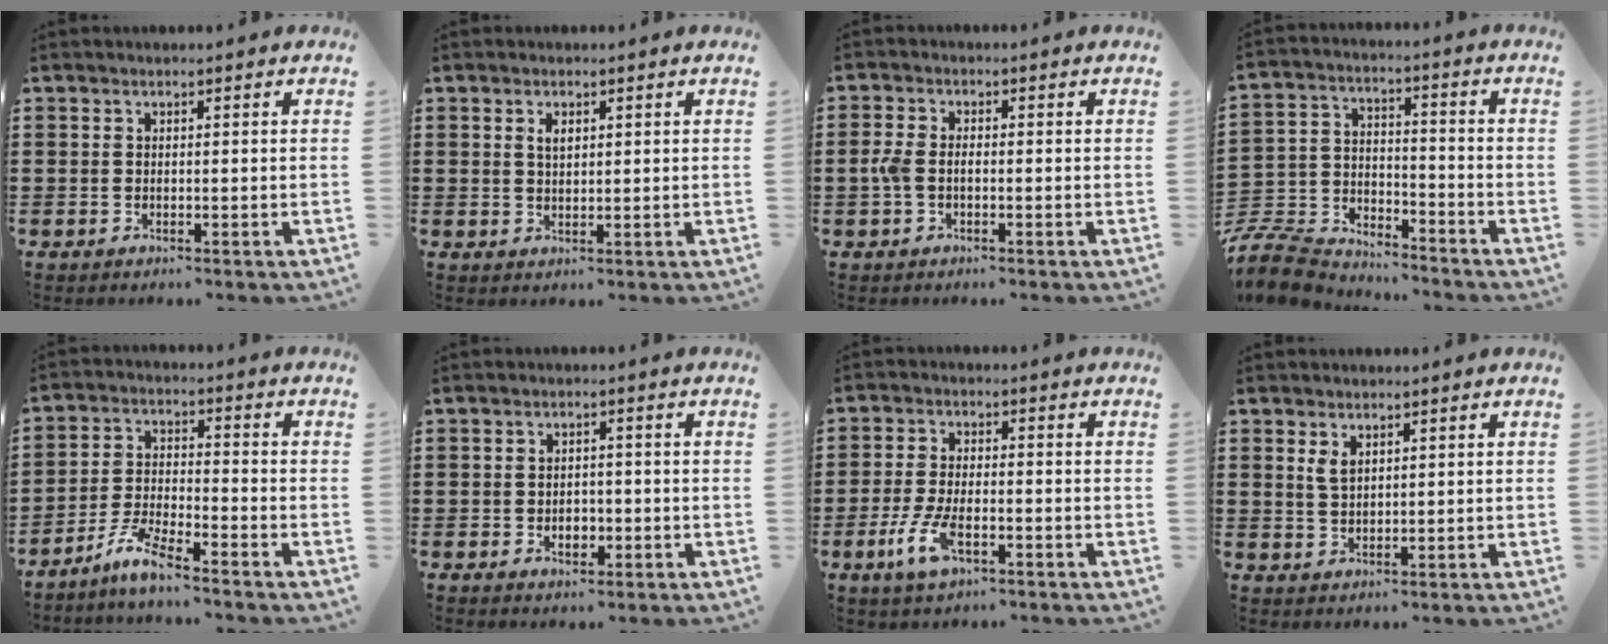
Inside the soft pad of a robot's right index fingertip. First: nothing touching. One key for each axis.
{"total": 1.8, "fx": 0.7, "fy": 0.9, "fz": 1.4, "tx": -0.030, "ty": 0.005, "tz": 0.011}
{"total": 2.5, "fx": -0.5, "fy": 1.5, "fz": 2.0, "tx": -0.054, "ty": -0.002, "tz": -0.015}
{"total": 8.8, "fx": -8.4, "fy": 2.1, "fz": 1.7, "tx": -0.054, "ty": 0.009, "tz": -0.171}
{"total": 5.8, "fx": -4.9, "fy": 0.2, "fz": 2.9, "tx": -0.078, "ty": -0.011, "tz": -0.099}
{"total": 2.4, "fx": -0.7, "fy": 1.8, "fz": 1.4, "tx": -0.022, "ty": 0.001, "tz": -0.017}
{"total": 6.4, "fx": -2.7, "fy": 2.7, "fz": 5.2, "tx": -0.124, "ty": -0.010, "tz": -0.055}
{"total": 2.3, "fx": 1.3, "fy": 1.2, "fz": 1.4, "tx": -0.032, "ty": 0.003, "tz": 0.024}